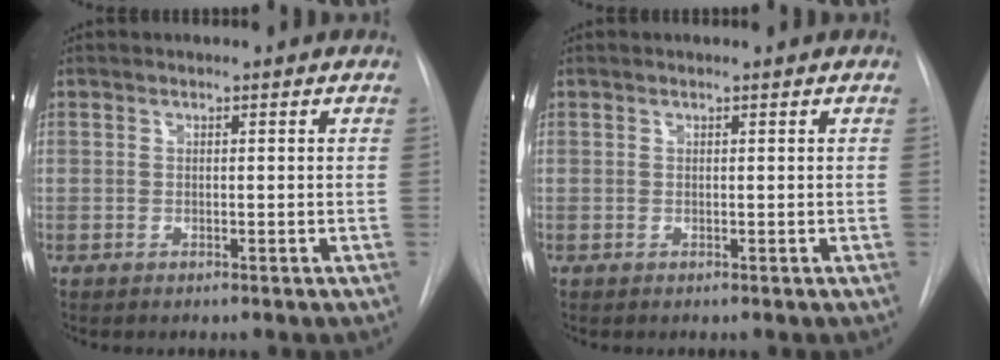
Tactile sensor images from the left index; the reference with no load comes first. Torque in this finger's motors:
{"motor_torque": [0.00, 0.00, 0.00, 0.00]}